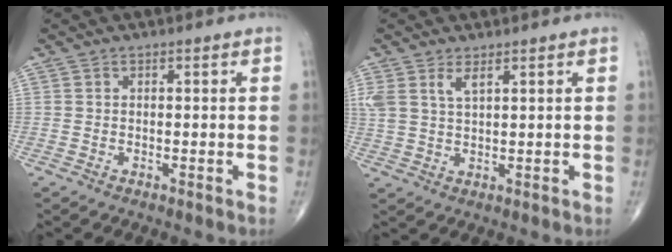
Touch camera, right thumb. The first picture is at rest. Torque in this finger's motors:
{"motor_torque": [0.04, 0.07, 0.53, 0.33, 0.03]}